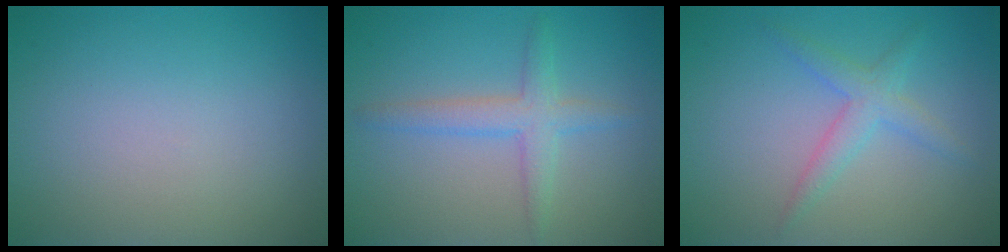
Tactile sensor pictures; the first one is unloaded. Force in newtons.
{"total": 2.7, "press": 2.7, "slide": 0.2}
{"total": 2.4, "press": 2.4, "slide": 0.1}